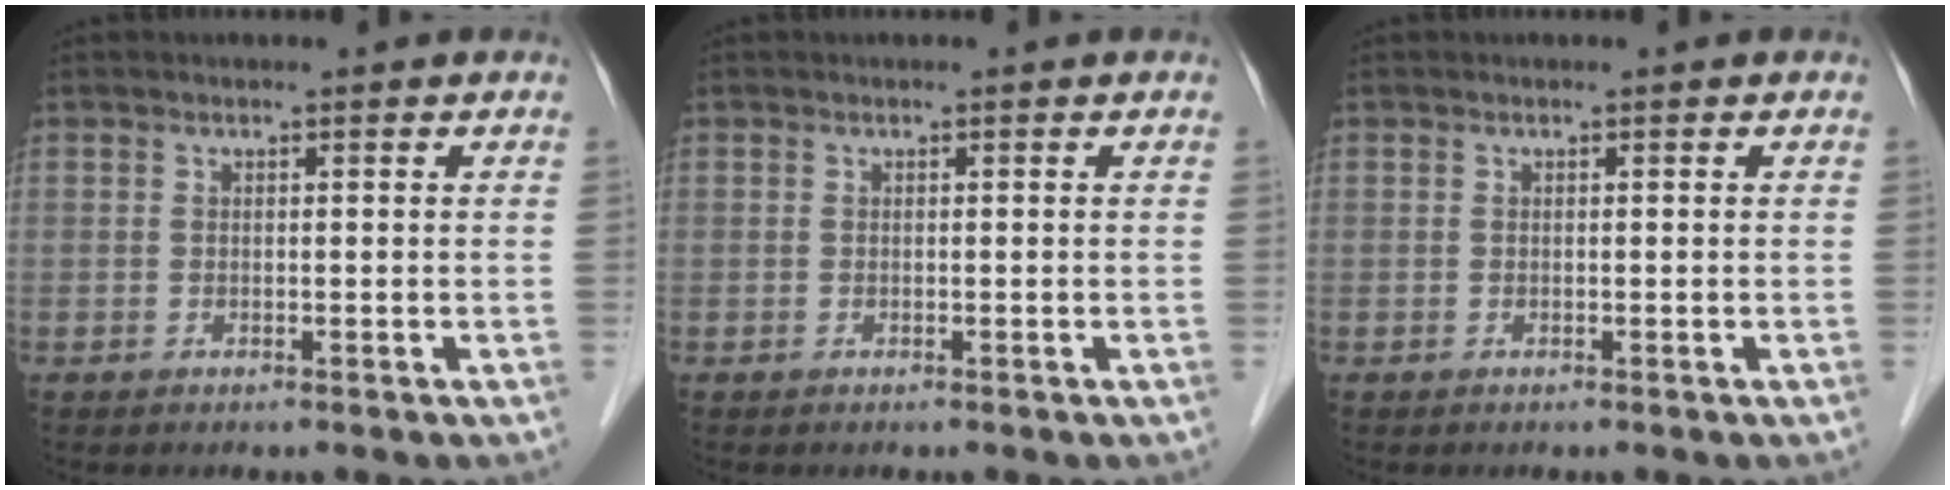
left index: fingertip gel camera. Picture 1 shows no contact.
{"total": 0.0}
{"total": 0.0}